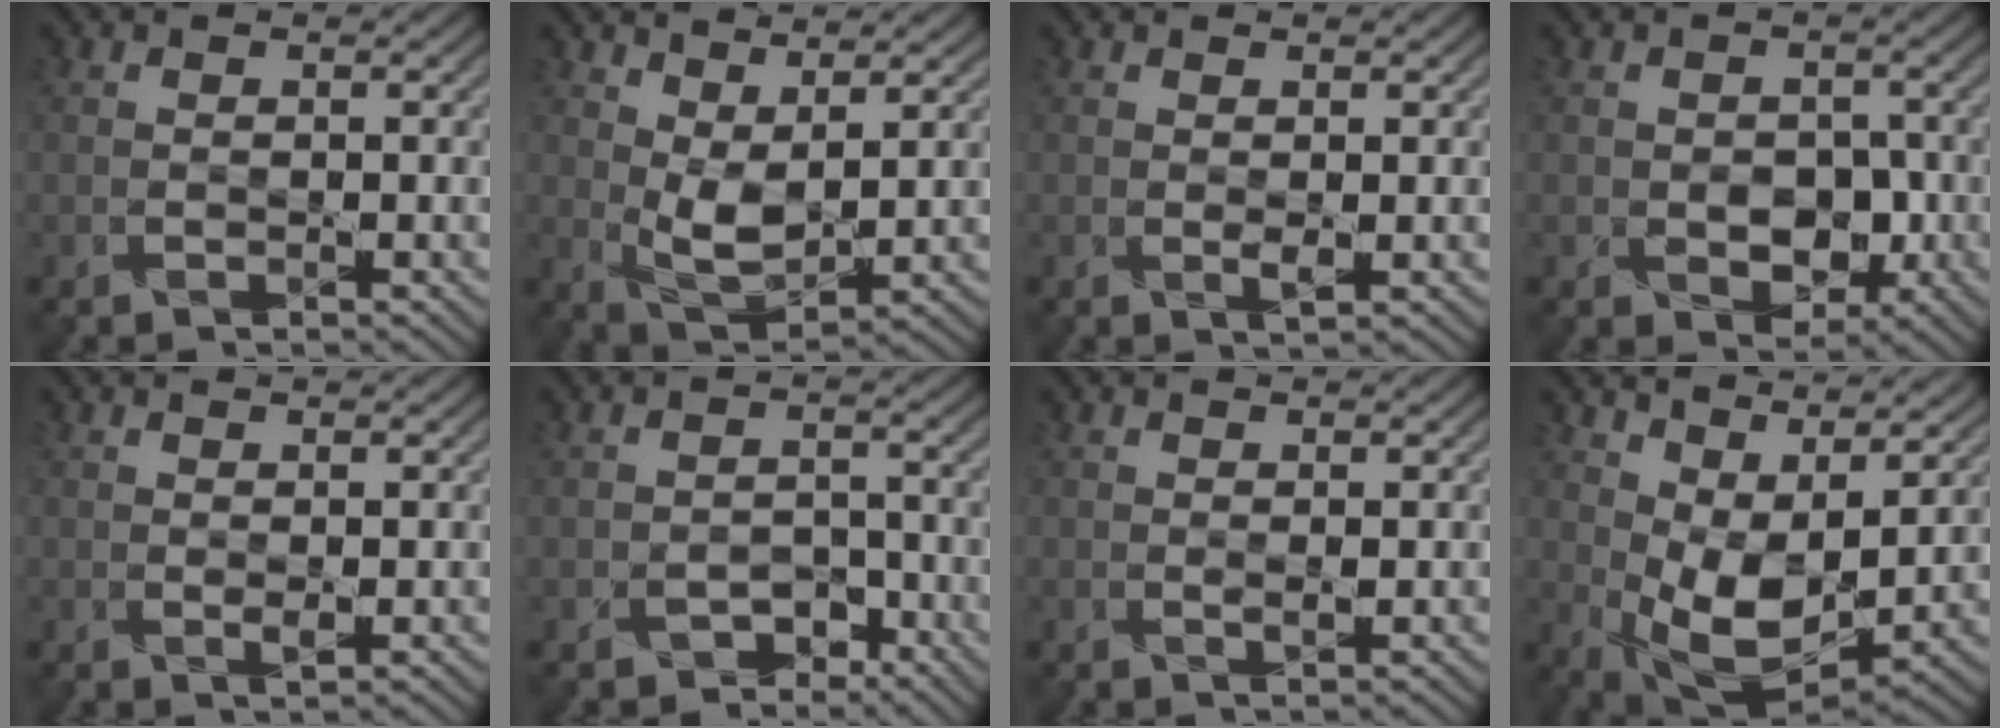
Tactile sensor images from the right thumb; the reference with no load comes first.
{"total": 5.2, "force": [2.6, 2.3, 3.8], "torque": [-0.086, -0.002, 0.050]}
{"total": 0.9, "force": [0.3, 0.3, 0.8], "torque": [-0.018, -0.004, 0.007]}
{"total": 4.0, "force": [-1.1, 3.1, 2.2], "torque": [-0.029, -0.005, -0.019]}
{"total": 0.9, "force": [0.4, 0.4, 0.7], "torque": [-0.015, -0.003, 0.010]}
{"total": 2.5, "force": [-2.1, 1.4, 0.4], "torque": [0.002, 0.005, -0.035]}
{"total": 0.7, "force": [0.4, 0.1, 0.5], "torque": [-0.010, -0.001, 0.006]}
{"total": 9.3, "force": [4.4, 4.7, 6.7], "torque": [-0.136, -0.006, 0.082]}